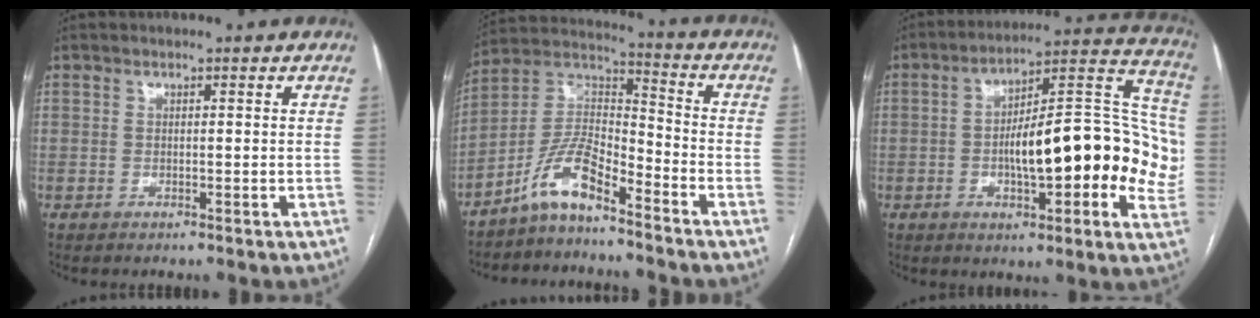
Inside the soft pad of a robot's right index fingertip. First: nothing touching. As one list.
[{"total": 9.2, "force": [-6.8, 2.2, 5.9], "torque": [-0.122, 0.023, -0.135]}, {"total": 22.0, "force": [-2.3, 6.5, 20.8], "torque": [-0.252, 0.046, -0.027]}]